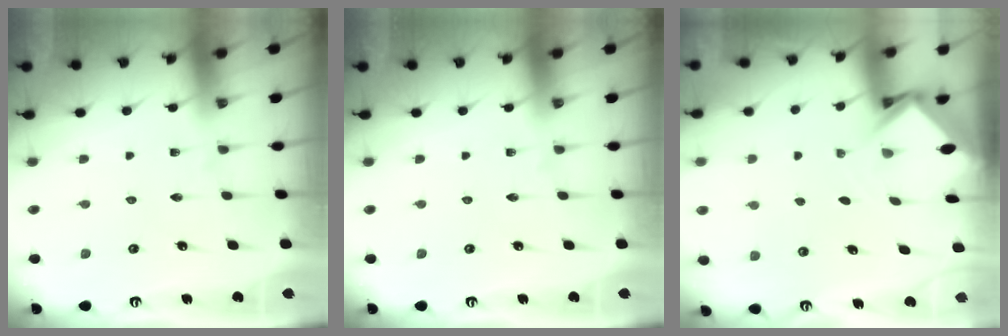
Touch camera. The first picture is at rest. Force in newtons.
{"total": 0.0}
{"total": 2.9, "press": 2.9, "slide": 0.2}